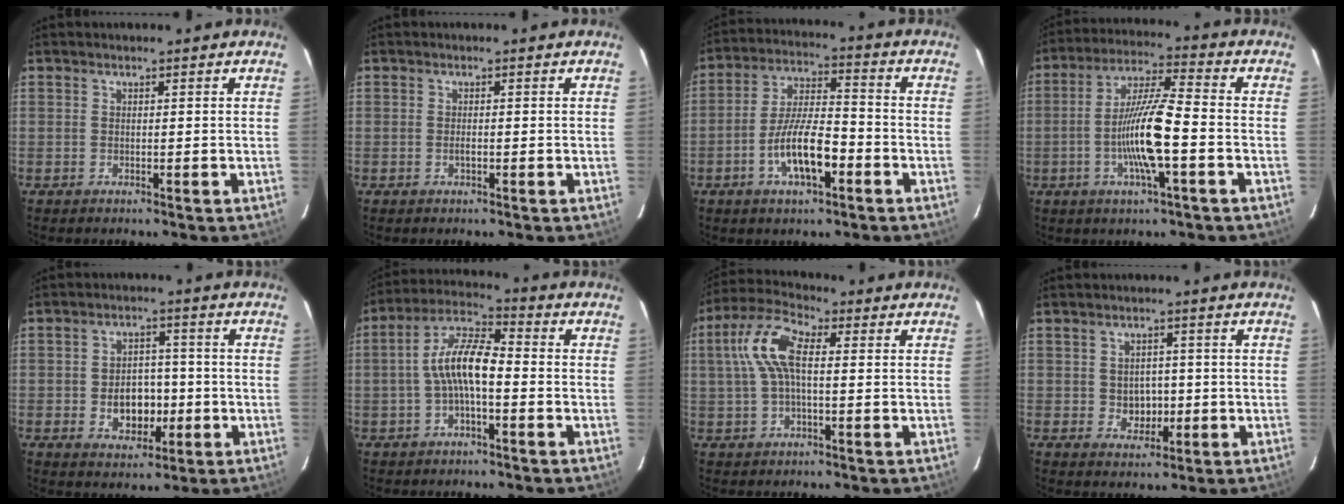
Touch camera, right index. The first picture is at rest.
{"total": 1.0, "force": [-0.4, 0.4, 0.8], "torque": [-0.016, 0.001, -0.007]}
{"total": 11.1, "force": [-4.7, 3.2, 9.5], "torque": [-0.187, 0.001, -0.084]}
{"total": 12.1, "force": [-3.5, 1.2, 11.5], "torque": [-0.226, 0.001, -0.069]}
{"total": 7.7, "force": [-1.8, 5.6, 5.0], "torque": [-0.097, 0.011, -0.015]}
{"total": 9.0, "force": [-1.7, 3.0, 8.4], "torque": [-0.176, 0.021, -0.034]}
{"total": 9.5, "force": [1.1, 4.0, 8.6], "torque": [-0.186, 0.024, 0.018]}
{"total": 4.3, "force": [-0.5, 3.7, 2.2], "torque": [-0.039, 0.006, 0.000]}